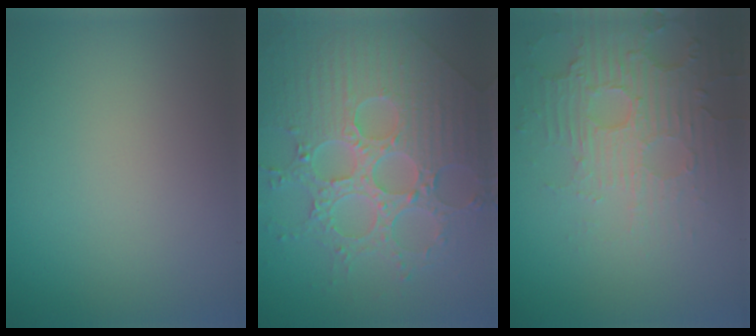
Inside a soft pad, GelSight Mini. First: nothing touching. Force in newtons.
{"total": 8.7, "press": 6.3, "slide": 5.9}
{"total": 5.5, "press": 3.7, "slide": 4.0}